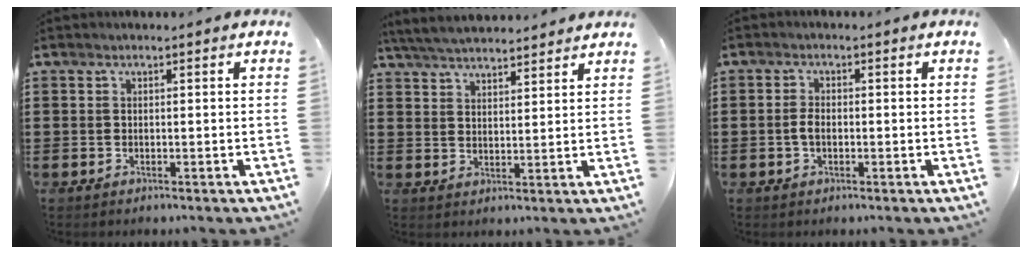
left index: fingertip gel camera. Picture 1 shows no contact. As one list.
[{"total": 4.7, "force": [4.6, 0.3, 1.1], "torque": [-0.036, -0.015, 0.083]}, {"total": 2.2, "force": [-0.4, 1.2, 1.8], "torque": [-0.052, -0.002, -0.014]}]